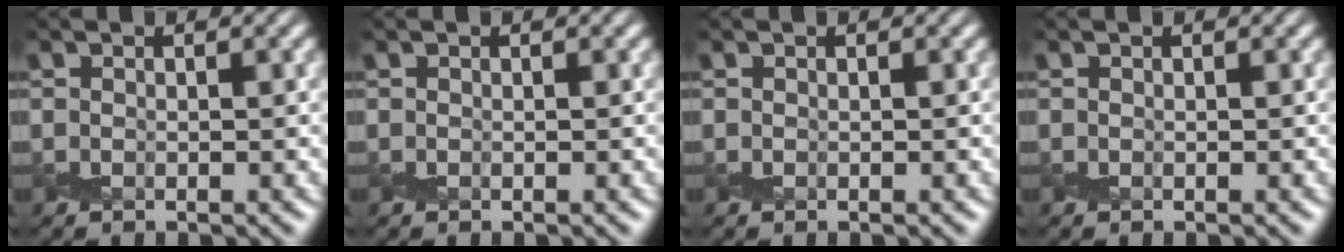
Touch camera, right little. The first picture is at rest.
{"total": 0.0}
{"total": 0.0}
{"total": 0.0}